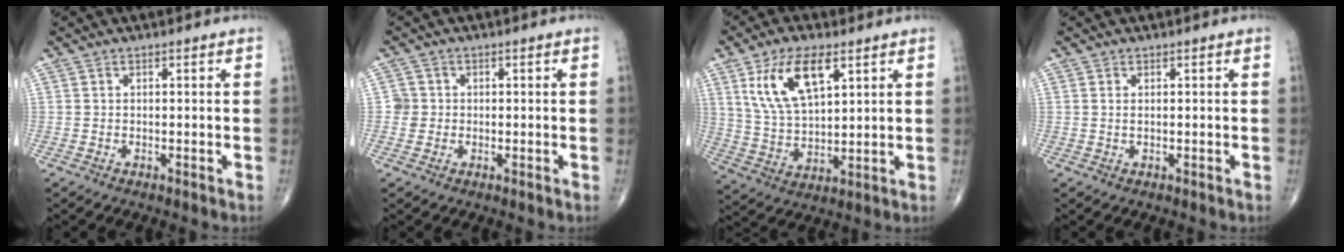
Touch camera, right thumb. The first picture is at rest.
{"total": 2.1, "force": [0.0, 2.1, 0.1], "torque": [0.015, 0.007, -0.005]}
{"total": 12.9, "force": [5.9, 5.8, 9.8], "torque": [-0.177, -0.018, 0.121]}
{"total": 0.6, "force": [0.2, 0.2, 0.5], "torque": [-0.016, 0.001, 0.005]}